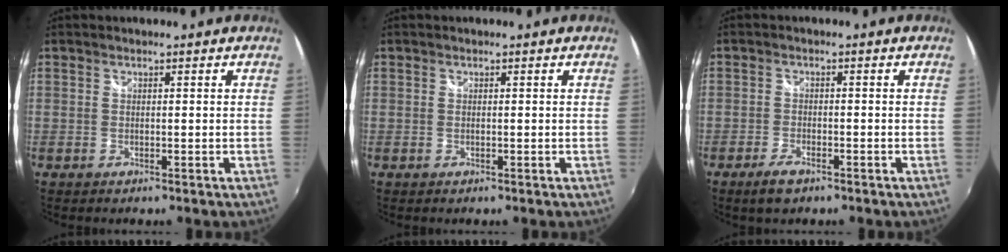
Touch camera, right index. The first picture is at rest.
{"total": 0.0}
{"total": 3.7, "force": [-2.6, 1.4, 2.2], "torque": [-0.055, -0.004, -0.048]}